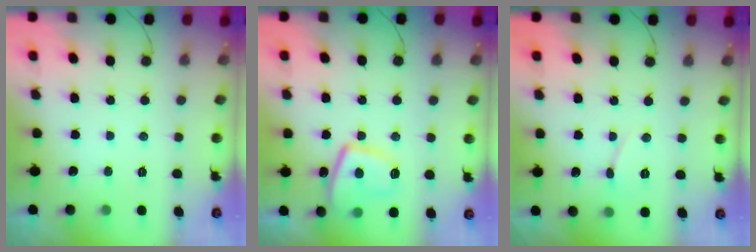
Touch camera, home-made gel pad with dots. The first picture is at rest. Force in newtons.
{"total": 9.8, "press": 9.7, "slide": 1.1}
{"total": 3.6, "press": 3.6, "slide": 0.3}